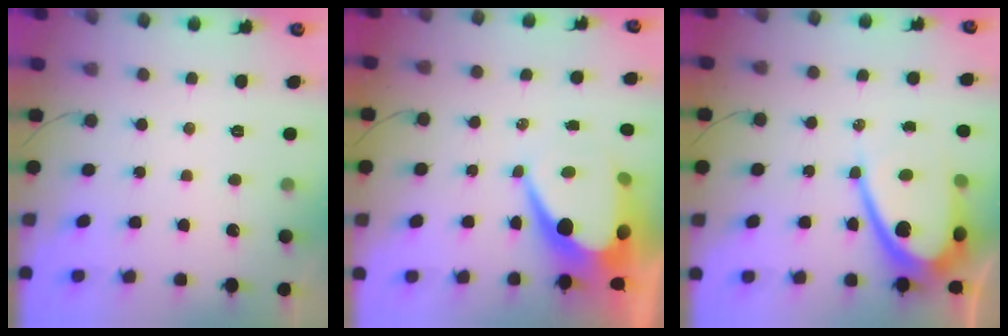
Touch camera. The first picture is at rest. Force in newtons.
{"total": 11.2, "press": 11.1, "slide": 0.7}
{"total": 13.2, "press": 13.2, "slide": 1.0}